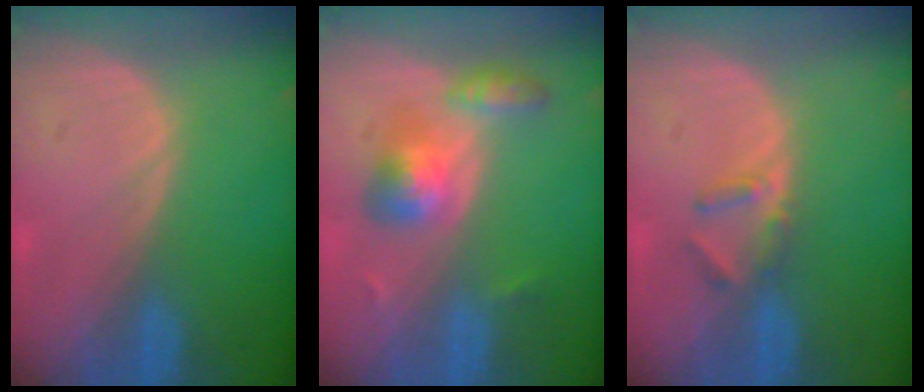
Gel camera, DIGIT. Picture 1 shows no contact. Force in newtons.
{"total": 5.7, "press": 5.4, "slide": 1.6}
{"total": 2.9, "press": 2.6, "slide": 1.1}